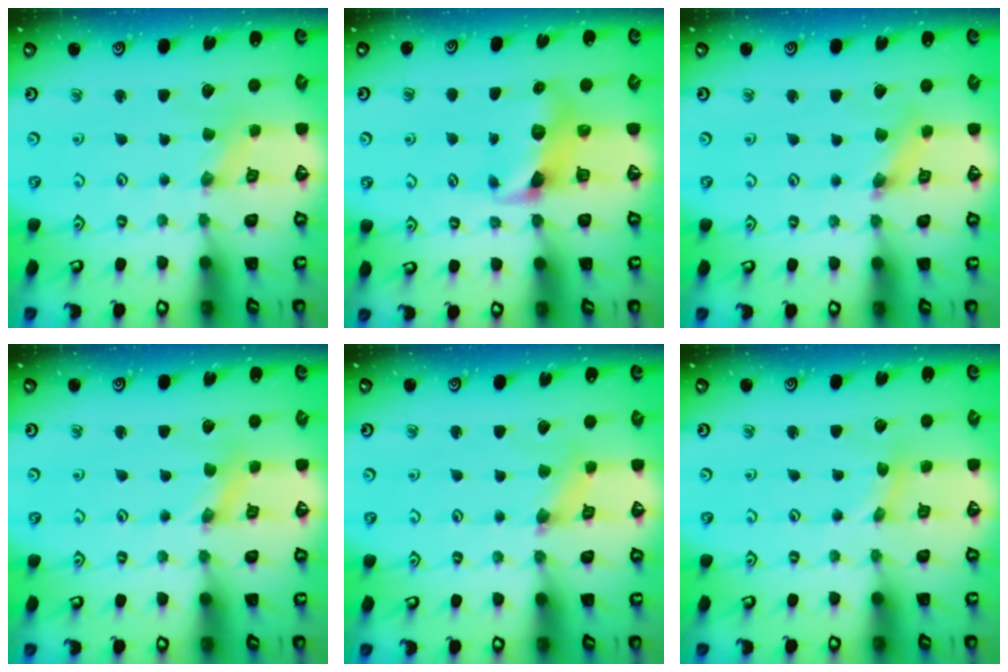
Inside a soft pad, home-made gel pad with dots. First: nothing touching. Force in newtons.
{"total": 7.0, "press": 7.0, "slide": 0.7}
{"total": 3.4, "press": 3.4, "slide": 0.3}
{"total": 1.3, "press": 1.3, "slide": 0.3}
{"total": 2.3, "press": 2.3, "slide": 0.3}
{"total": 1.1, "press": 1.1, "slide": 0.1}